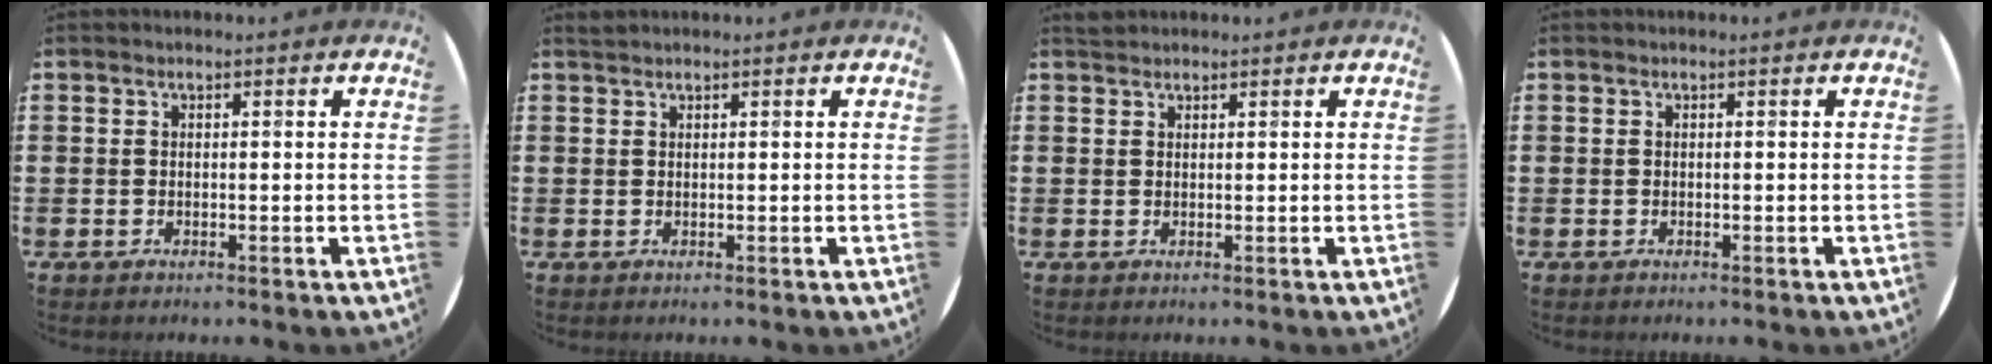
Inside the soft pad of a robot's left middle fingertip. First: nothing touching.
{"total": 0.5, "force": [0.5, -0.1, 0.0], "torque": [-0.001, 0.000, 0.011]}
{"total": 0.9, "force": [0.8, 0.2, 0.0], "torque": [-0.002, 0.002, 0.017]}
{"total": 0.0}